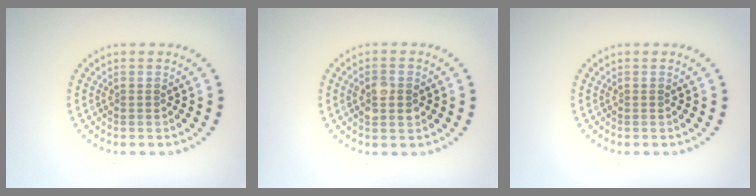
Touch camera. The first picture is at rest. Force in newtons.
{"total": 2.4, "press": 2.4, "slide": 0.2}
{"total": 0.0}